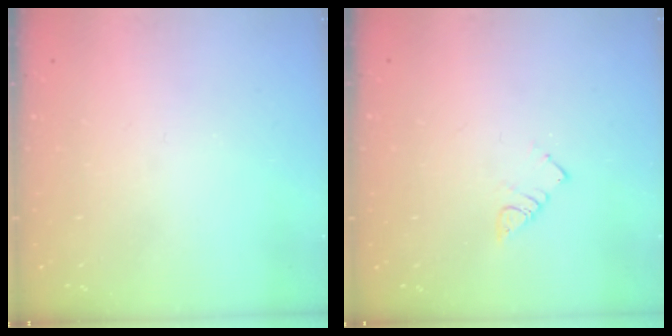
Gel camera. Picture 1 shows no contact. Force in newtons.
{"total": 2.9, "press": 2.9, "slide": 0.5}